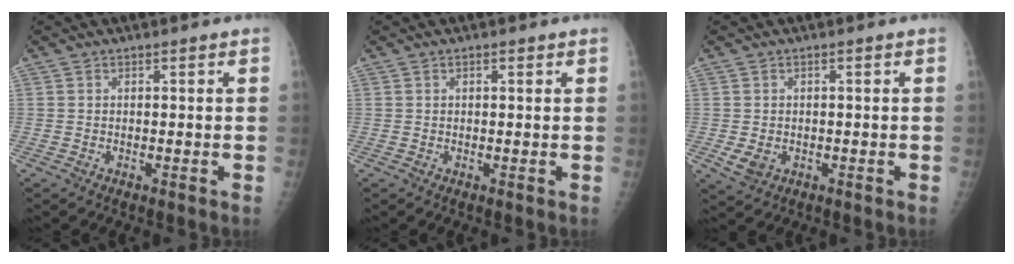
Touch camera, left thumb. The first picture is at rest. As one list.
[{"total": 0.8, "force": [0.4, 0.4, 0.6], "torque": [-0.009, 0.000, 0.005]}, {"total": 3.1, "force": [-0.7, 2.4, 1.8], "torque": [-0.030, -0.003, -0.005]}]